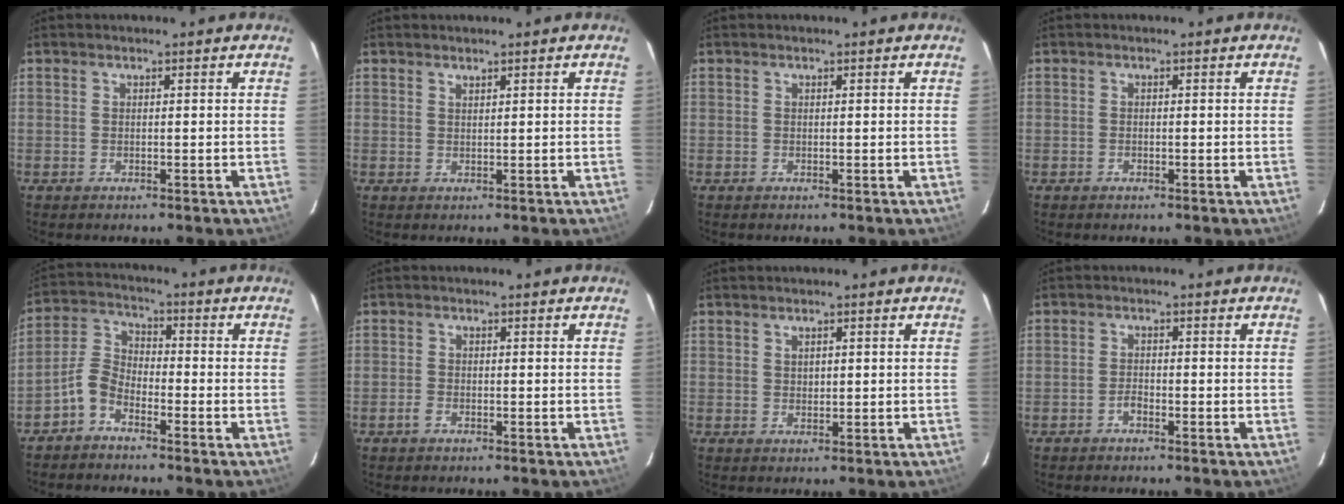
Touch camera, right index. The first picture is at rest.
{"total": 0.7, "force": [0.7, 0.1, 0.2], "torque": [-0.003, 0.001, 0.013]}
{"total": 0.0}
{"total": 0.5, "force": [-0.4, 0.3, 0.2], "torque": [-0.003, 0.000, -0.008]}
{"total": 5.4, "force": [-3.7, 2.8, 2.8], "torque": [-0.065, 0.020, -0.083]}
{"total": 1.4, "force": [-0.9, 0.7, 0.7], "torque": [-0.016, 0.001, -0.020]}
{"total": 1.4, "force": [0.7, 1.0, 0.8], "torque": [-0.011, 0.004, 0.014]}
{"total": 1.4, "force": [-1.1, 0.5, 0.6], "torque": [-0.012, 0.003, -0.023]}